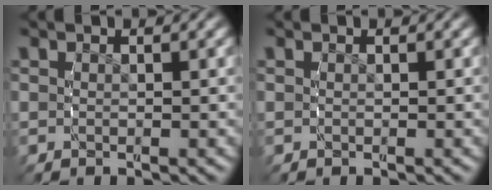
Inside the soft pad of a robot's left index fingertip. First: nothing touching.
{"total": 0.0}